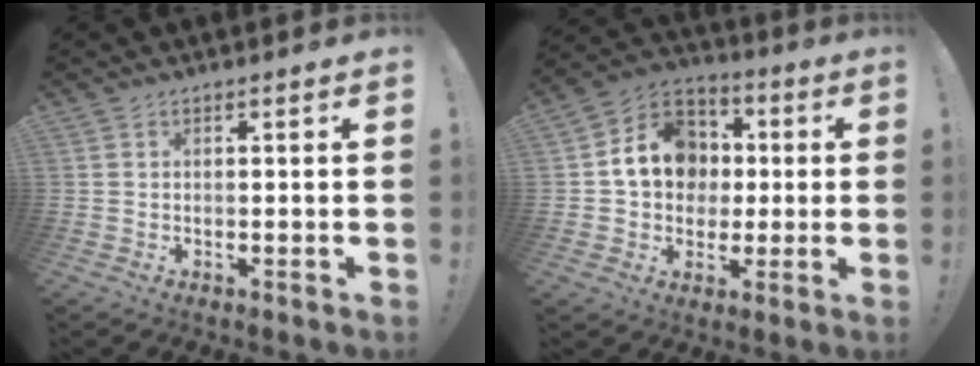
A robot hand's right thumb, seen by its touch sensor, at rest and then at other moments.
{"total": 14.9, "force": [1.6, 12.9, 7.3], "torque": [-0.083, 0.008, 0.041]}